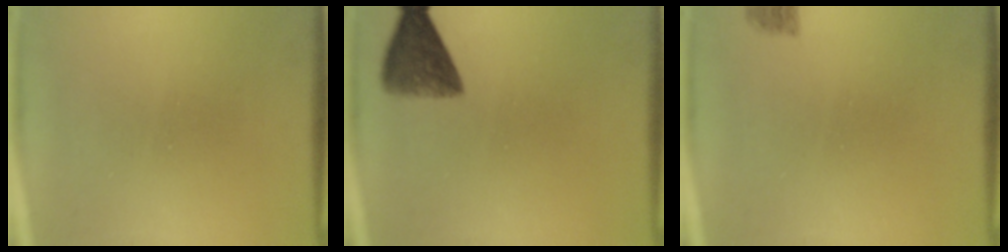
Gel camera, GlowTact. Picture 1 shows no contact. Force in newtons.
{"total": 6.1}
{"total": 1.8}